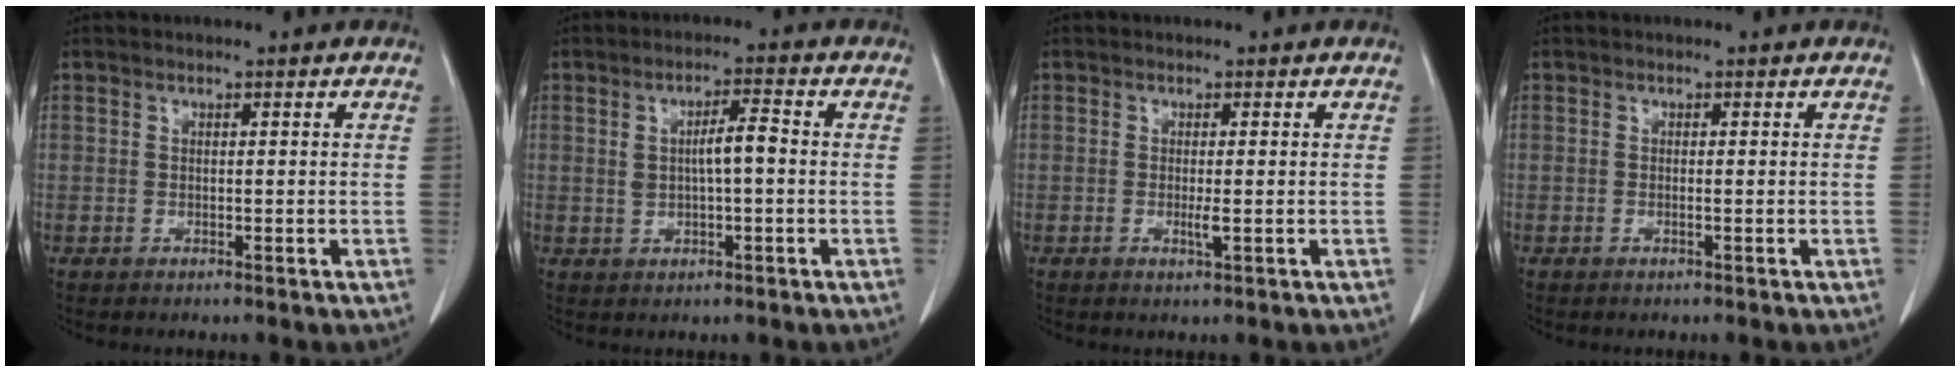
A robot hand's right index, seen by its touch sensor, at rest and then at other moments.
{"total": 4.4, "force": [0.4, 1.0, 4.3], "torque": [-0.075, 0.012, 0.010]}
{"total": 1.4, "force": [-0.2, 0.0, 1.4], "torque": [-0.024, -0.002, -0.002]}
{"total": 0.0}